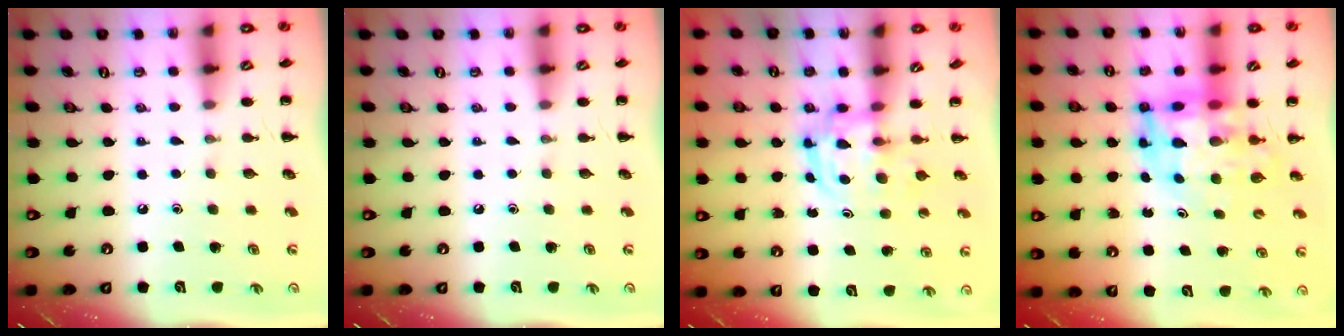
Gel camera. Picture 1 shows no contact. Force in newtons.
{"total": 0.0}
{"total": 3.0, "press": 3.0, "slide": 0.4}
{"total": 9.7, "press": 9.2, "slide": 3.0}